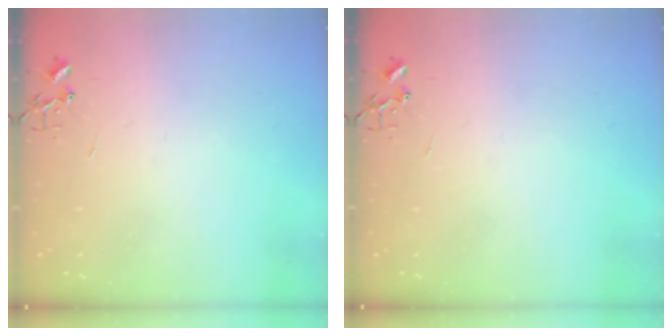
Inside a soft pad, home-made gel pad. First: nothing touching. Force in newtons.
{"total": 0.0}